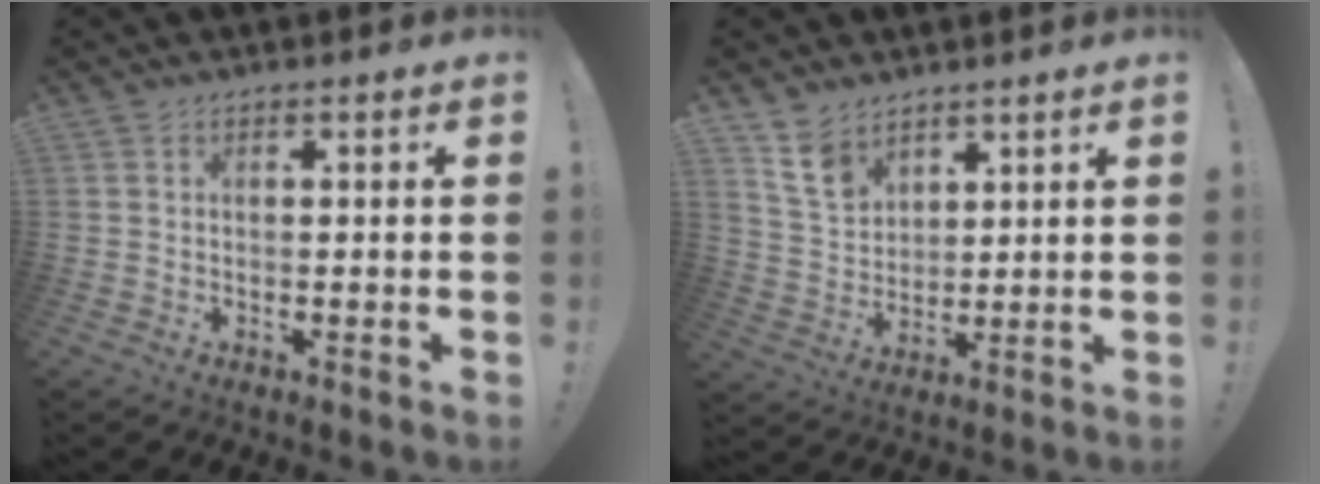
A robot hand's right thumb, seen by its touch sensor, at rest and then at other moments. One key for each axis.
{"total": 10.0, "fx": 6.9, "fy": 6.4, "fz": 3.4, "tx": -0.058, "ty": -0.039, "tz": 0.137}